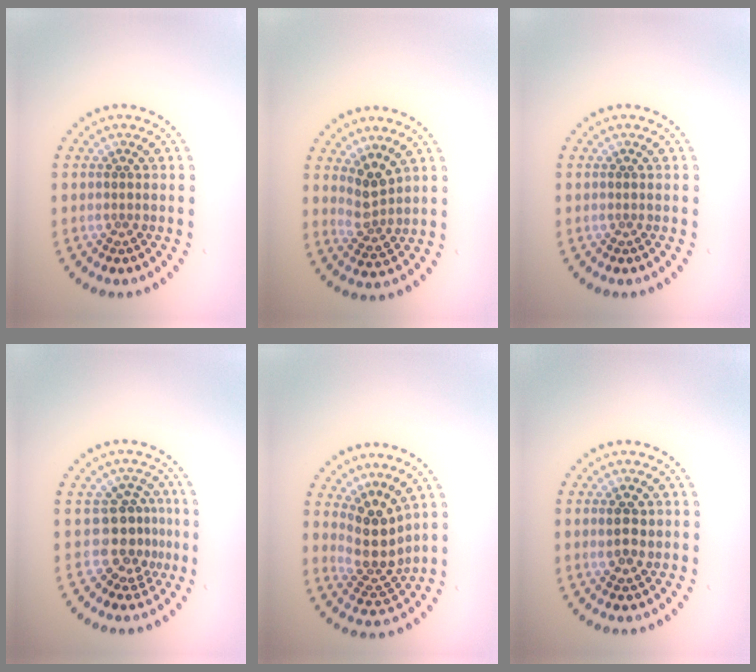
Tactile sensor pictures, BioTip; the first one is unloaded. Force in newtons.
{"total": 2.4, "press": 1.9, "slide": 1.6}
{"total": 0.0}
{"total": 3.2, "press": 2.5, "slide": 2.1}
{"total": 4.0, "press": 3.0, "slide": 2.6}
{"total": 2.2, "press": 2.1, "slide": 0.3}